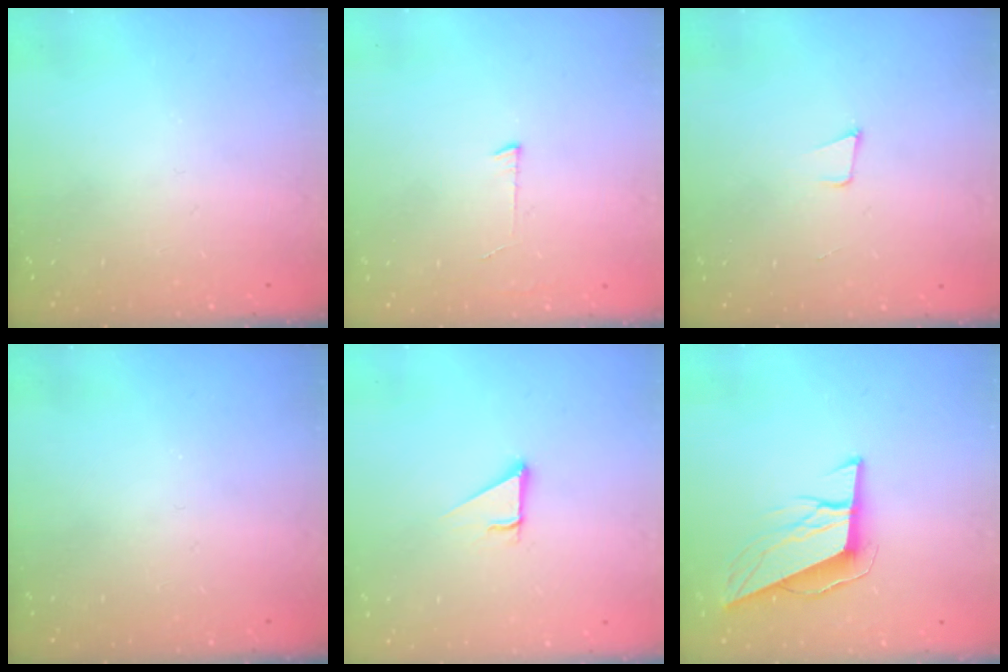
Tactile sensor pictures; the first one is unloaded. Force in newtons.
{"total": 3.0, "press": 3.0, "slide": 0.3}
{"total": 3.9, "press": 2.9, "slide": 2.6}
{"total": 0.0}
{"total": 2.9, "press": 2.8, "slide": 0.2}
{"total": 9.9, "press": 9.5, "slide": 2.7}